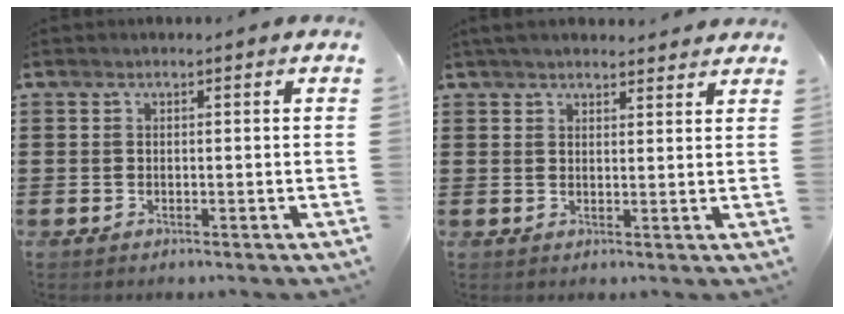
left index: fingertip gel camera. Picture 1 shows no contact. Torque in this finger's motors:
{"motor_torque": [2.14, 0.00, 0.67, 0.10]}